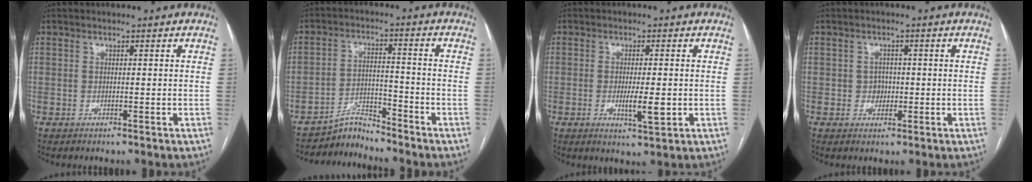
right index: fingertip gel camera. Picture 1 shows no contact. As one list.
[{"total": 4.6, "force": [-4.4, 0.3, -1.0], "torque": [0.022, 0.008, -0.076]}, {"total": 4.6, "force": [-0.8, 0.8, 4.4], "torque": [-0.080, -0.008, -0.010]}, {"total": 2.2, "force": [-0.3, 1.9, 0.9], "torque": [-0.008, 0.005, -0.003]}]